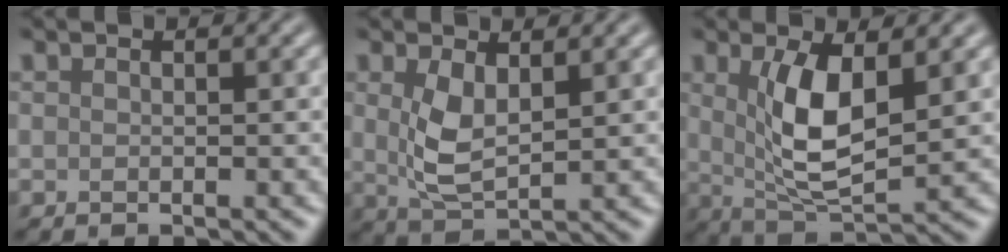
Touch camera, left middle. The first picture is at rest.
{"total": 3.6, "force": [1.0, 1.7, 3.1], "torque": [-0.073, -0.007, 0.025]}
{"total": 6.0, "force": [1.4, 2.2, 5.4], "torque": [-0.110, -0.011, 0.031]}